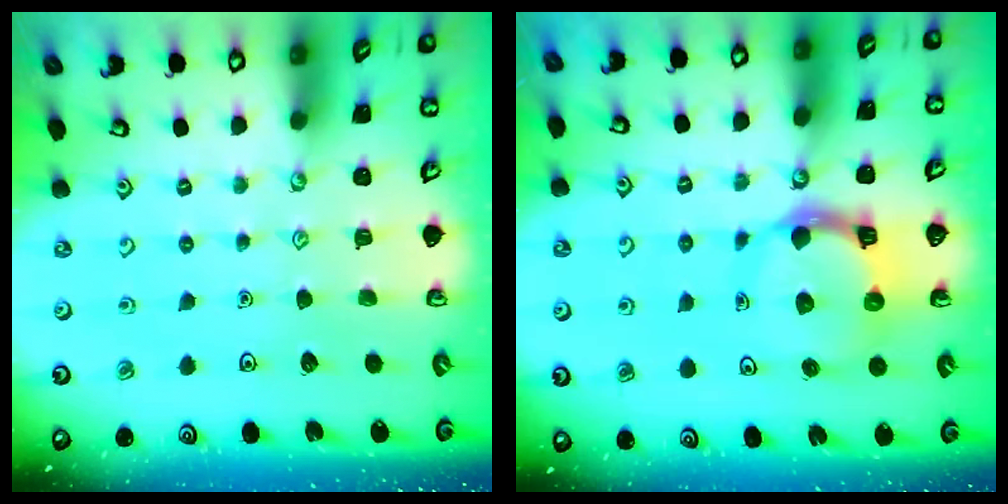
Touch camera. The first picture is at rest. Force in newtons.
{"total": 9.7, "press": 9.6, "slide": 1.4}